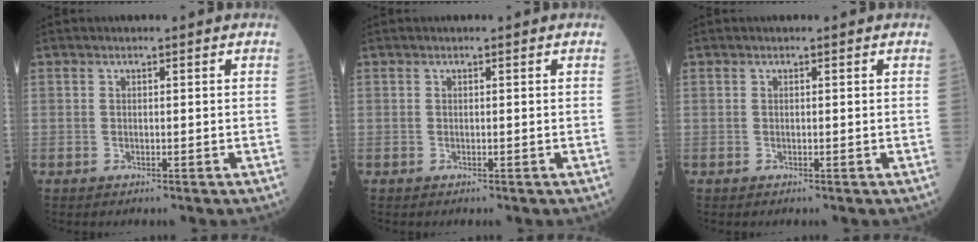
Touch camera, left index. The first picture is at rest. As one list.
[{"total": 0.0}, {"total": 0.0}]